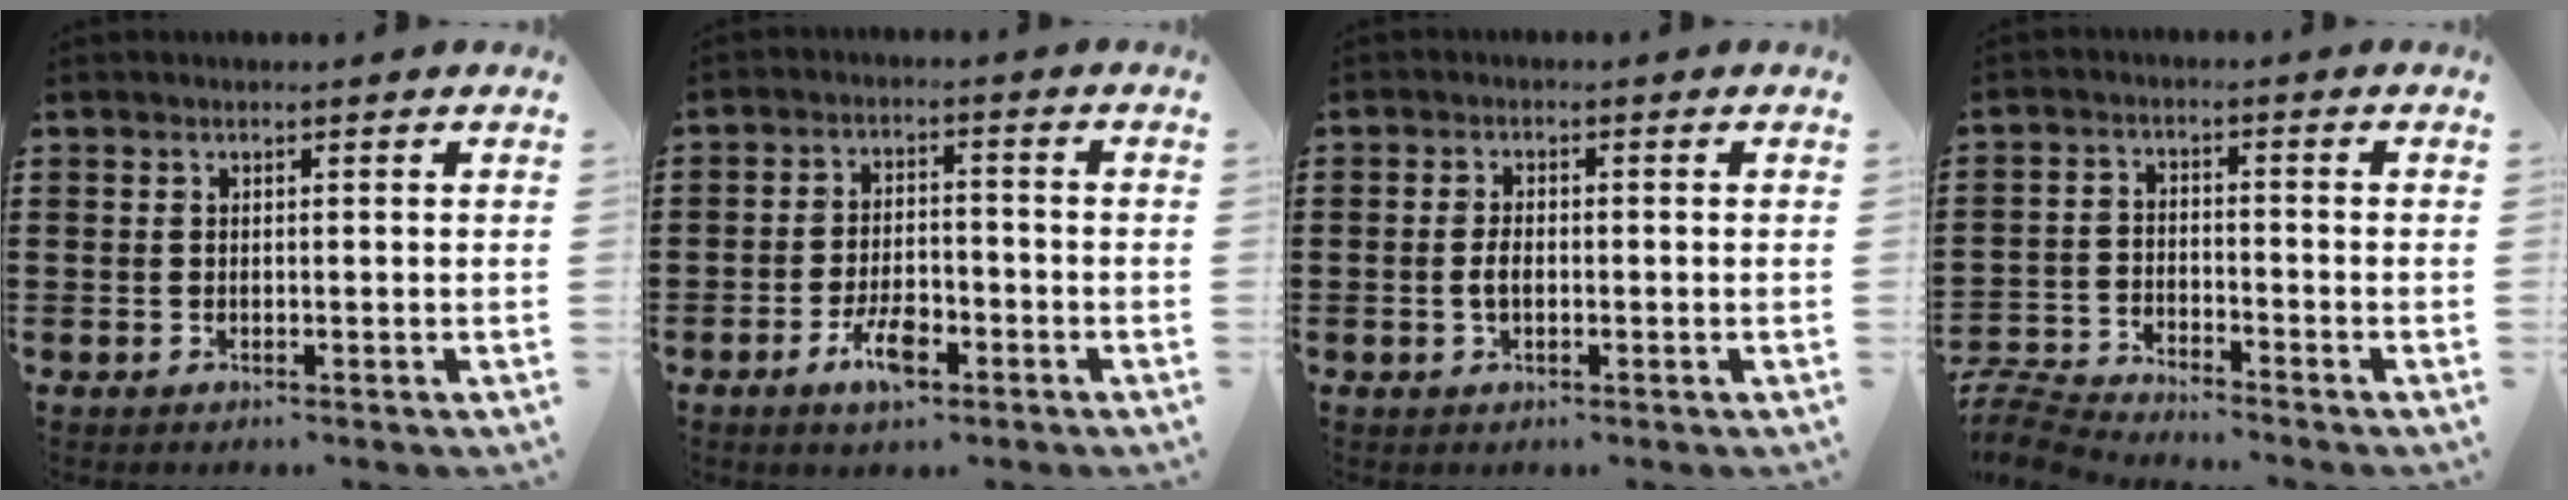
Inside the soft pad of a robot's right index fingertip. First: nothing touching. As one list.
[{"total": 6.1, "force": [-3.1, 2.4, 4.6], "torque": [-0.085, 0.002, -0.061]}, {"total": 2.3, "force": [-0.3, 1.2, 1.9], "torque": [-0.044, 0.001, -0.009]}, {"total": 5.3, "force": [-5.3, 0.4, 0.5], "torque": [-0.036, -0.003, -0.114]}]